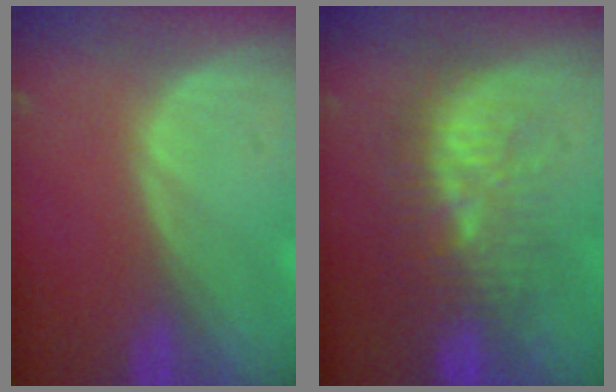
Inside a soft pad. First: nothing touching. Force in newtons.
{"total": 9.4, "press": 9.0, "slide": 2.7}